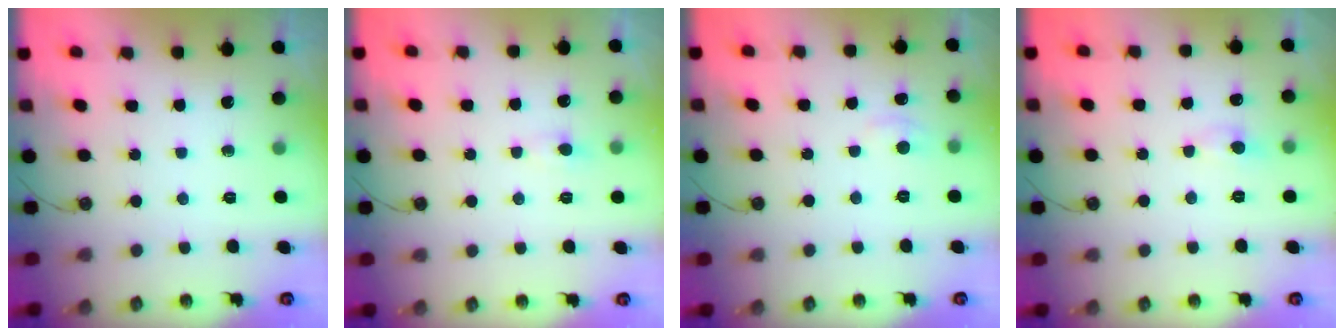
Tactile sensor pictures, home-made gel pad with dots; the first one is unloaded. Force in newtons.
{"total": 0.8, "press": 0.6, "slide": 0.5}
{"total": 2.5, "press": 2.5, "slide": 0.6}
{"total": 1.0, "press": 0.7, "slide": 0.7}